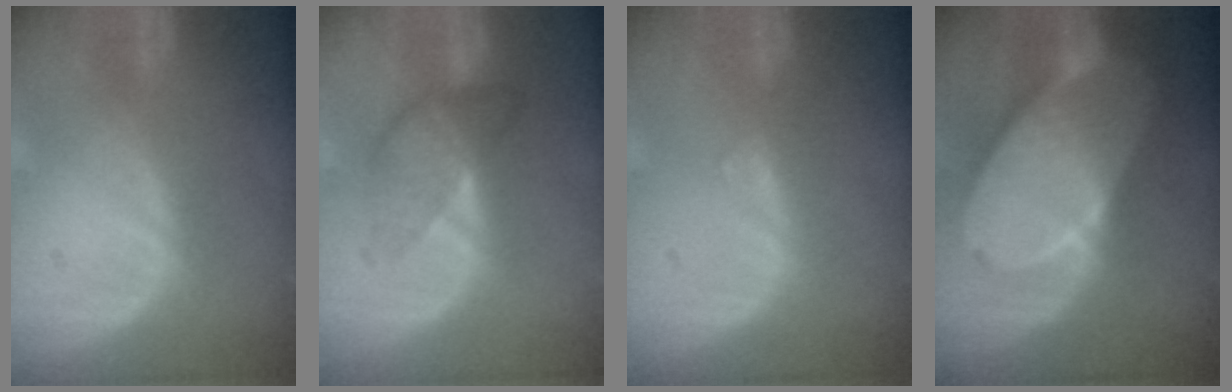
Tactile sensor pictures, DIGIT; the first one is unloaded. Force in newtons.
{"total": 4.6, "press": 4.6, "slide": 0.1}
{"total": 0.6, "press": 0.5, "slide": 0.2}
{"total": 10.8, "press": 10.8, "slide": 0.6}